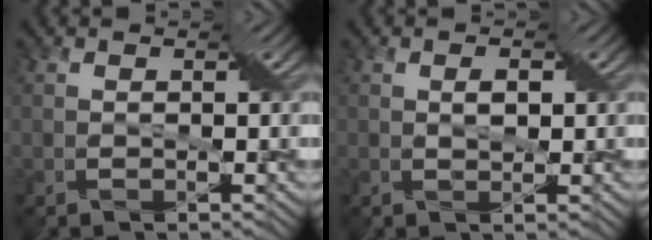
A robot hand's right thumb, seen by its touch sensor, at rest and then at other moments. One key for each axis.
{"total": 1.8, "fx": 0.4, "fy": 1.1, "fz": 1.4, "tx": -0.022, "ty": -0.002, "tz": 0.009}